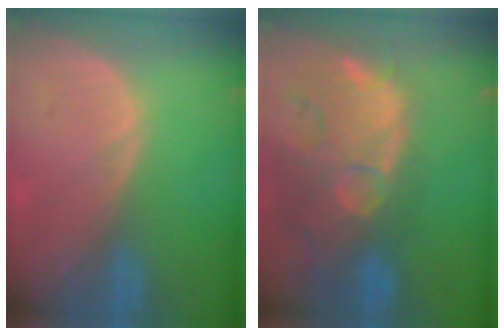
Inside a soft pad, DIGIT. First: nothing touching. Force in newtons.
{"total": 14.6, "press": 11.8, "slide": 8.6}